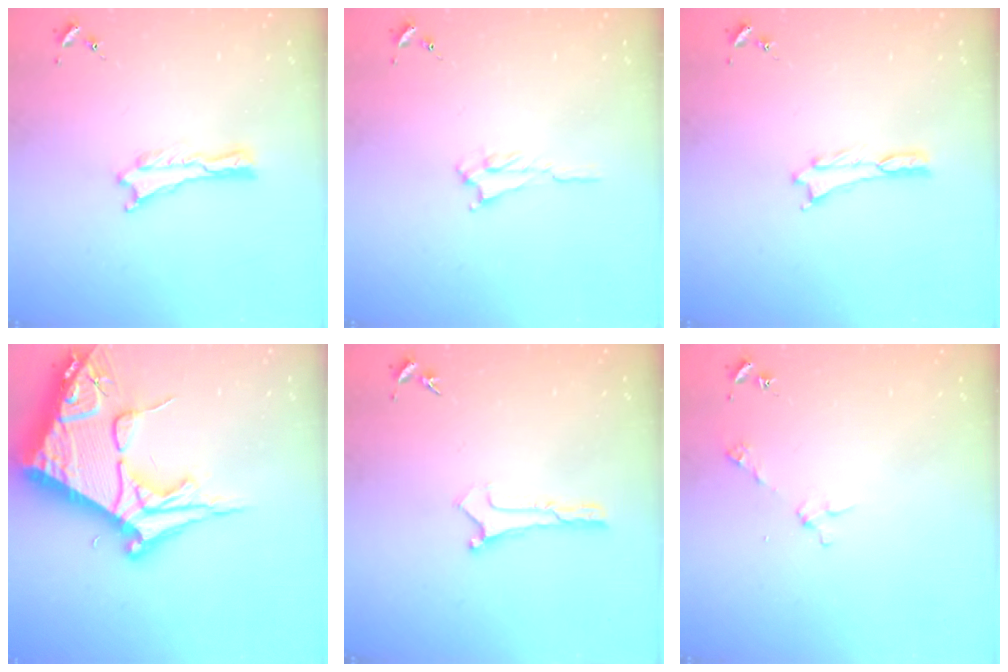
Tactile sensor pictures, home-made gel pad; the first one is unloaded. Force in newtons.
{"total": 1.6, "press": 1.5, "slide": 0.4}
{"total": 0.0}
{"total": 15.2, "press": 15.1, "slide": 1.8}
{"total": 0.0}
{"total": 2.9, "press": 2.9, "slide": 0.2}